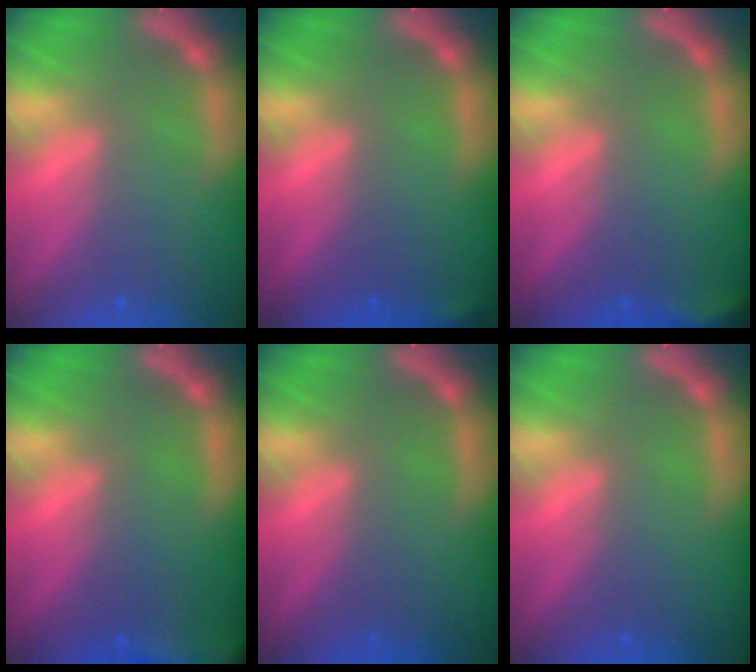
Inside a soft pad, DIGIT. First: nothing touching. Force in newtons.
{"total": 0.9}
{"total": 2.9}
{"total": 9.0}
{"total": 0.0}
{"total": 0.0}